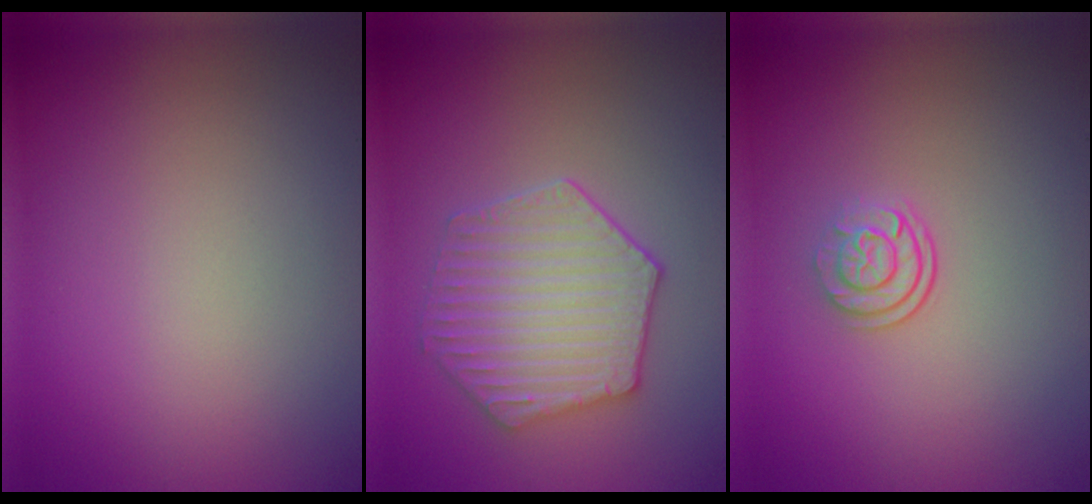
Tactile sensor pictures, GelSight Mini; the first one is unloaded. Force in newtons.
{"total": 5.2, "press": 4.4, "slide": 2.7}
{"total": 2.4, "press": 1.7, "slide": 1.6}